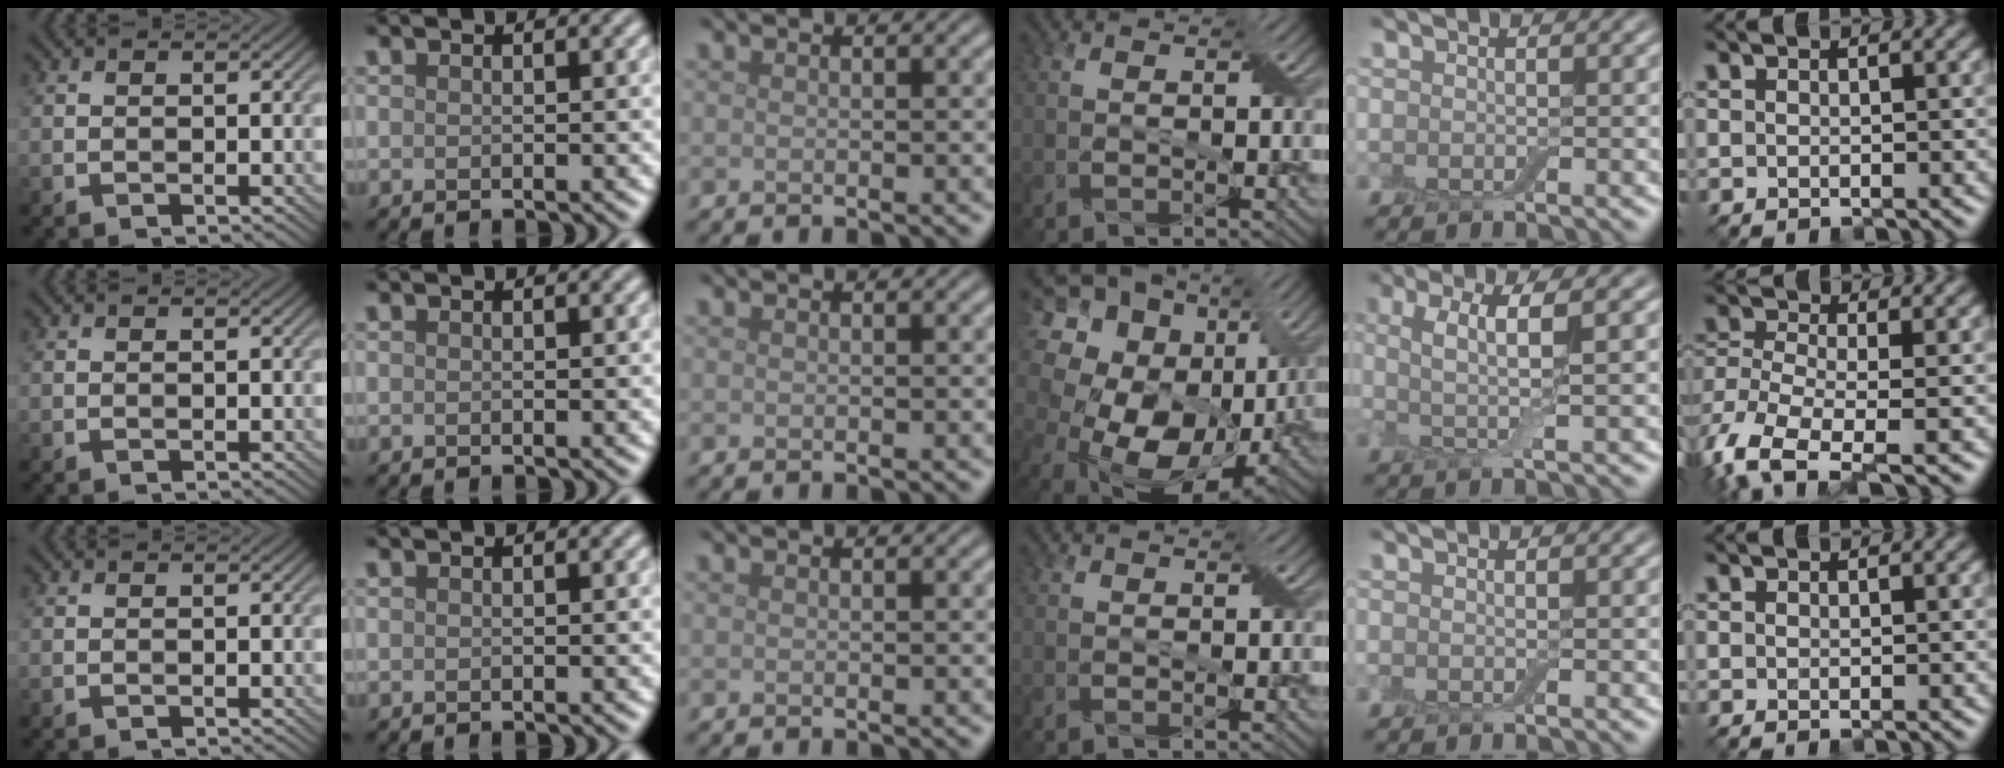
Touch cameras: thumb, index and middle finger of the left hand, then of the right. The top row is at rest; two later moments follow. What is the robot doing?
{"motion": "wipe", "object": "dish"}